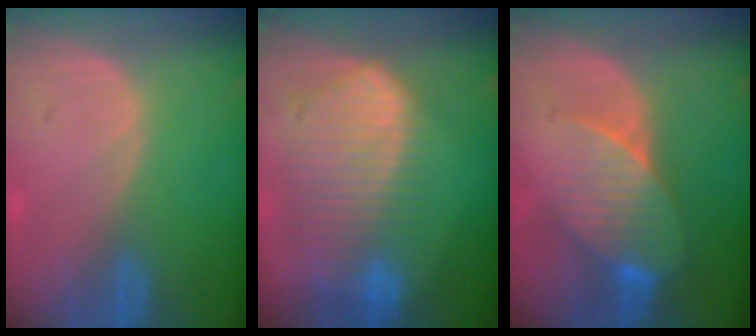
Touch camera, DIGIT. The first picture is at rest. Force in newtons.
{"total": 10.6, "press": 9.1, "slide": 5.3}
{"total": 8.2, "press": 7.4, "slide": 3.7}